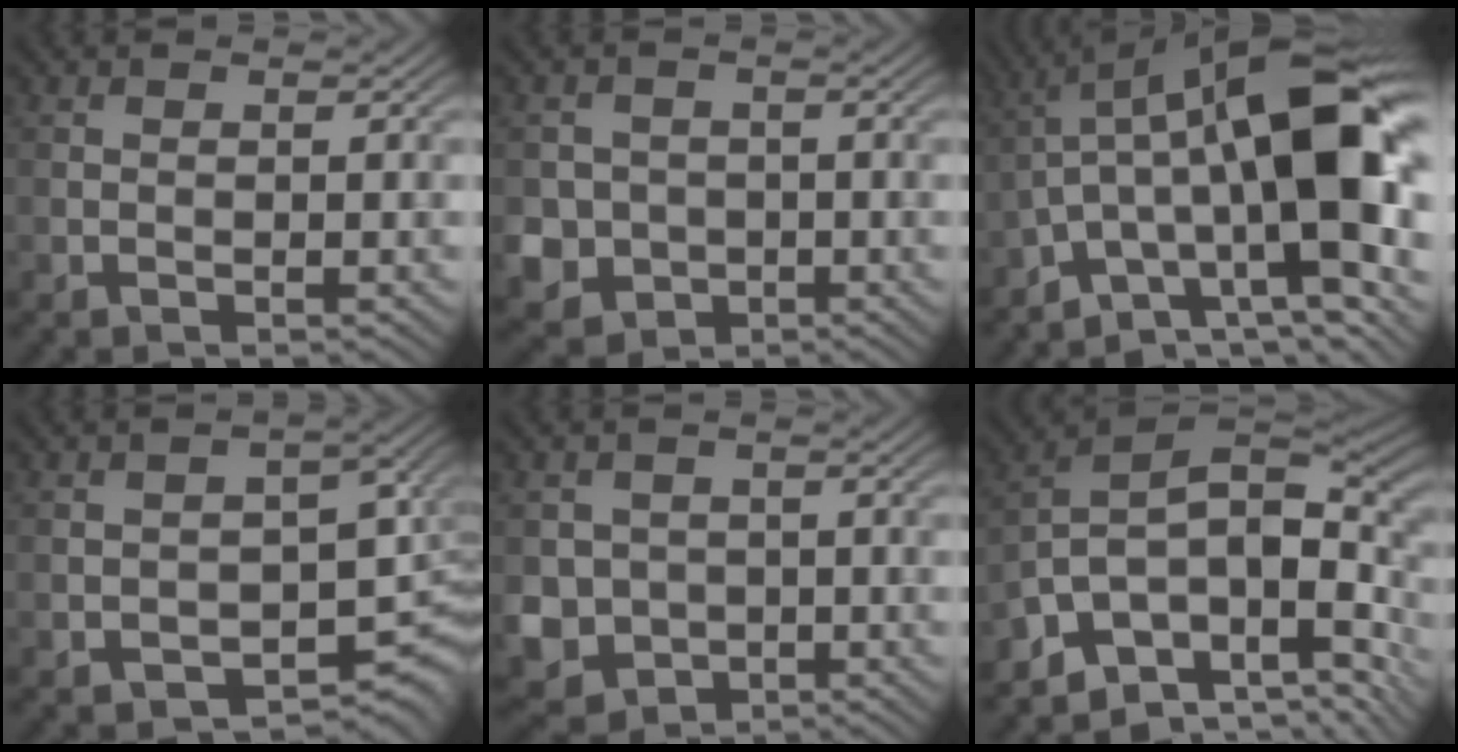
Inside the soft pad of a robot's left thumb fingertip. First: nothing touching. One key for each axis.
{"total": 4.8, "fx": -1.3, "fy": 4.5, "fz": 1.2, "tx": -0.029, "ty": -0.014, "tz": -0.038}
{"total": 18.2, "fx": -2.2, "fy": 7.2, "fz": 16.6, "tx": -0.244, "ty": 0.023, "tz": -0.050}
{"total": 8.3, "fx": -2.2, "fy": 5.6, "fz": 5.8, "tx": -0.068, "ty": -0.025, "tz": -0.026}
{"total": 5.4, "fx": -1.0, "fy": 5.1, "fz": 1.6, "tx": -0.046, "ty": -0.024, "tz": -0.029}
{"total": 13.3, "fx": -4.5, "fy": 7.5, "fz": 10.0, "tx": -0.210, "ty": -0.023, "tz": -0.066}